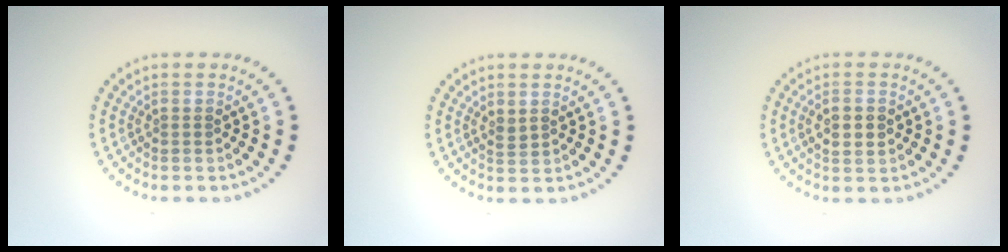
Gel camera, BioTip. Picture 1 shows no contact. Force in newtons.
{"total": 0.8, "press": 0.7, "slide": 0.4}
{"total": 2.2, "press": 2.2, "slide": 0.1}